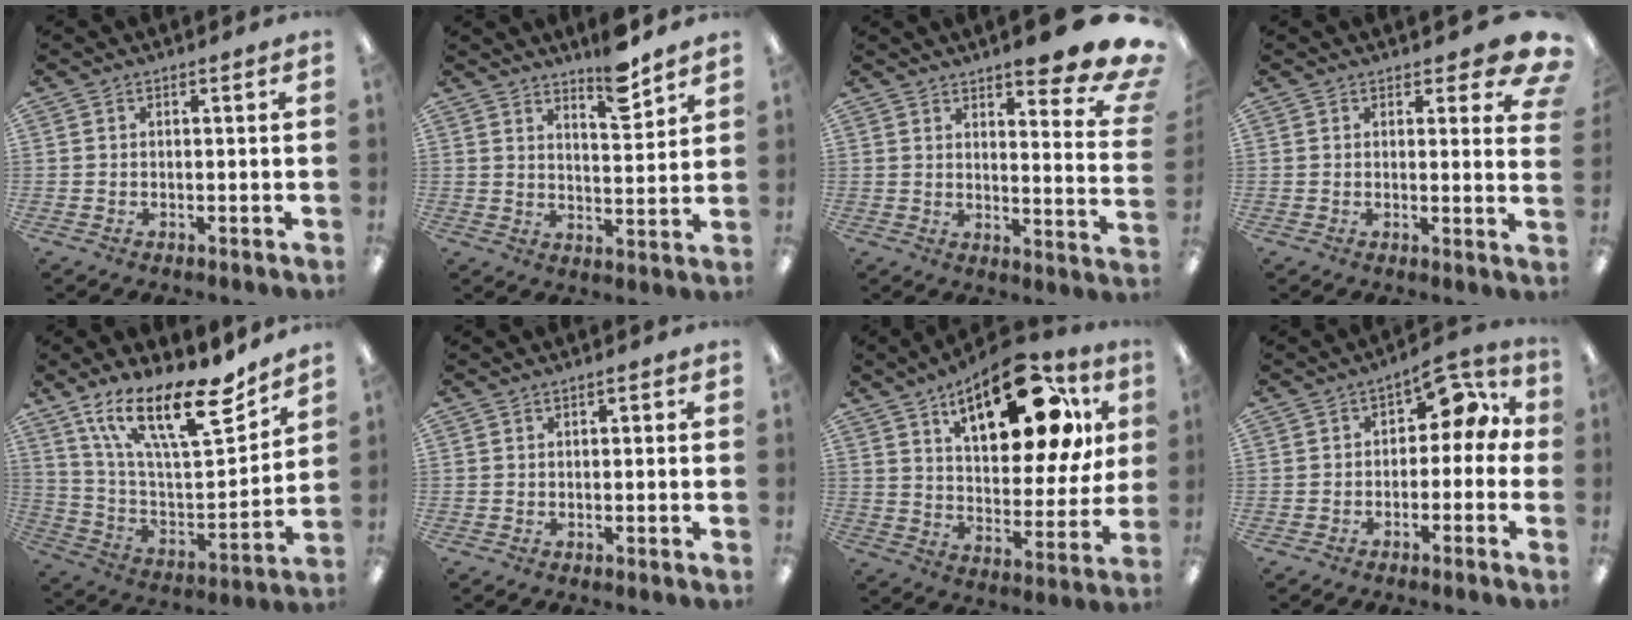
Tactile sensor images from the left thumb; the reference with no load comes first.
{"total": 8.5, "force": [7.0, 2.1, 4.3], "torque": [-0.048, -0.048, 0.116]}
{"total": 11.4, "force": [8.6, 2.3, 7.1], "torque": [-0.086, -0.067, 0.141]}
{"total": 6.3, "force": [3.8, 2.6, 4.4], "torque": [-0.041, -0.020, 0.061]}
{"total": 21.9, "force": [14.9, 6.7, 14.6], "torque": [-0.246, -0.098, 0.254]}
{"total": 0.8, "force": [0.2, 0.5, 0.6], "torque": [-0.012, 0.003, 0.004]}
{"total": 23.3, "force": [12.9, 10.1, 16.6], "torque": [-0.233, -0.060, 0.207]}
{"total": 7.8, "force": [3.0, 4.5, 5.6], "torque": [-0.073, -0.012, 0.047]}